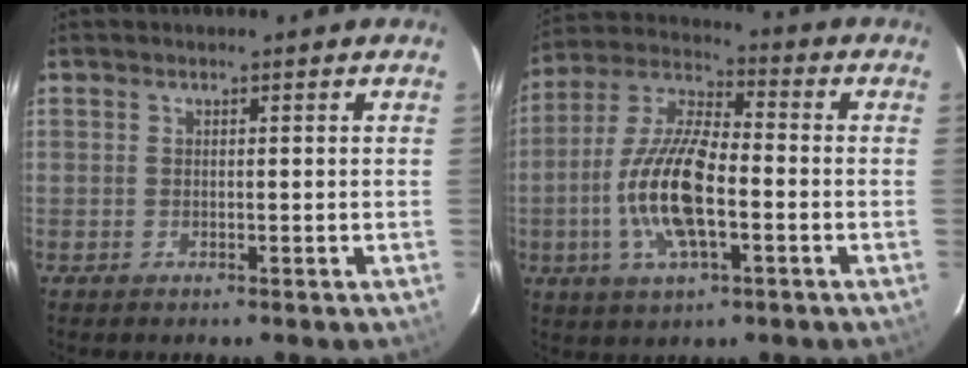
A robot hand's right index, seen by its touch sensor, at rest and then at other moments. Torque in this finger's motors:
{"motor_torque": [2.14, 0.00, 1.06, 0.21]}